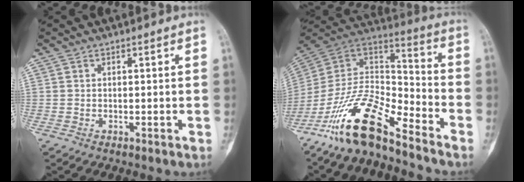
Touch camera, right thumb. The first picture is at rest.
{"total": 17.6, "force": [-12.7, 5.3, 10.9], "torque": [-0.190, 0.091, -0.239]}